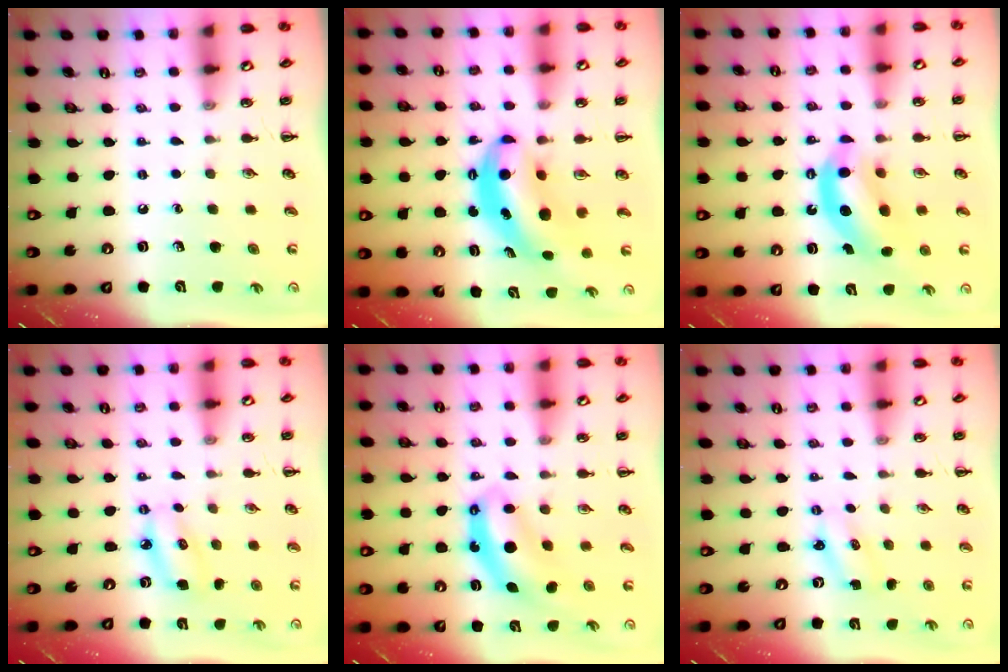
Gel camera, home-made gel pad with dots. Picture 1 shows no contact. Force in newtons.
{"total": 8.0, "press": 7.8, "slide": 1.7}
{"total": 9.6, "press": 9.3, "slide": 2.3}
{"total": 6.0, "press": 5.9, "slide": 1.4}
{"total": 7.2, "press": 7.1, "slide": 0.8}
{"total": 2.0, "press": 1.9, "slide": 0.6}